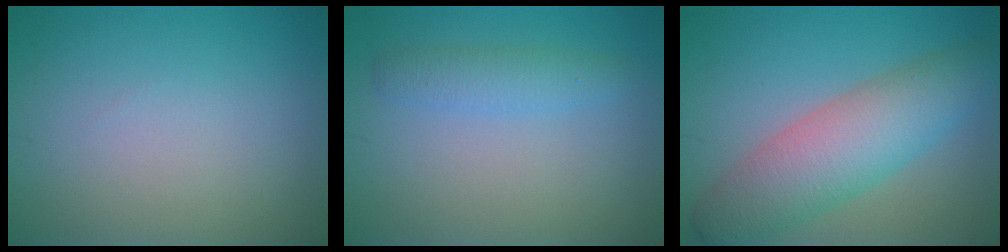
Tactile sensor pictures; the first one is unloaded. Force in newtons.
{"total": 2.2, "press": 2.2, "slide": 0.2}
{"total": 7.1, "press": 7.1, "slide": 0.4}